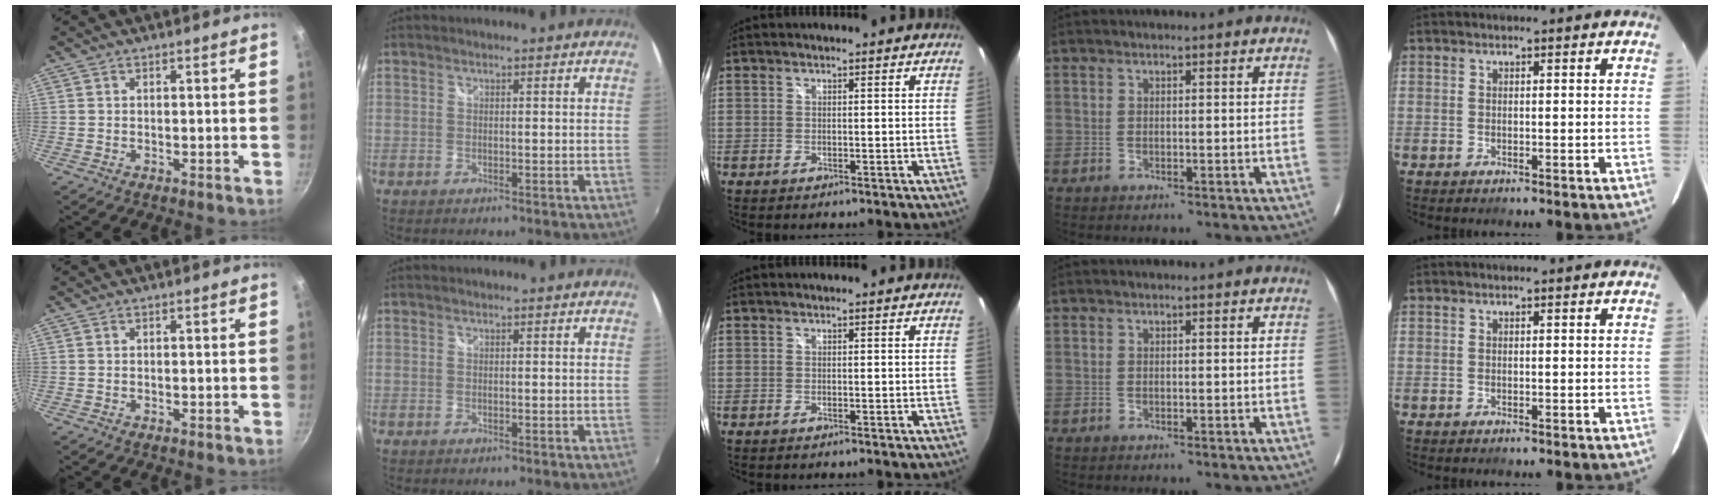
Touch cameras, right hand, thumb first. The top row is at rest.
{}